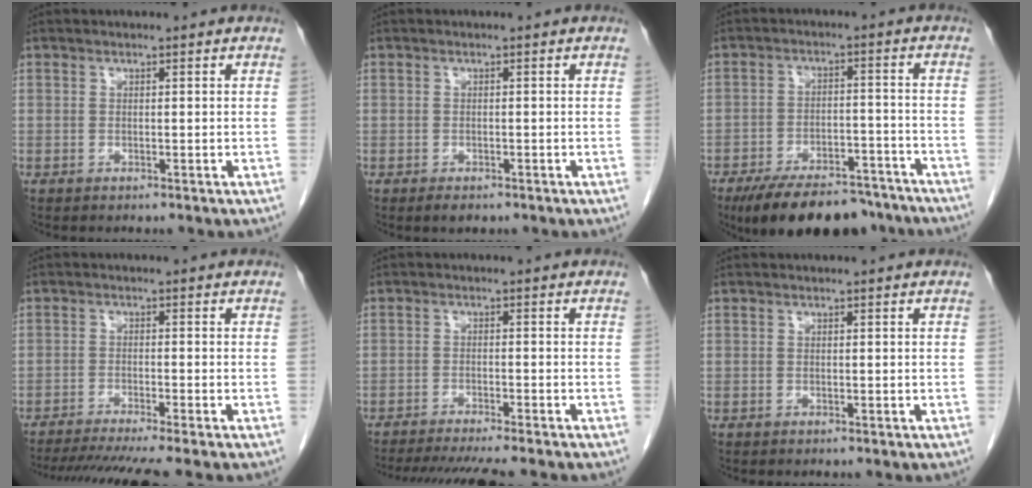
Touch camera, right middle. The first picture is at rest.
{"total": 1.6, "force": [-1.1, 0.8, 0.9], "torque": [-0.016, -0.002, -0.011]}
{"total": 15.7, "force": [-12.9, 5.6, 7.0], "torque": [-0.102, 0.004, -0.189]}
{"total": 10.2, "force": [-8.7, -1.2, 5.2], "torque": [-0.063, -0.023, -0.135]}
{"total": 11.6, "force": [-10.2, 0.2, 5.6], "torque": [-0.069, -0.022, -0.146]}
{"total": 0.0}